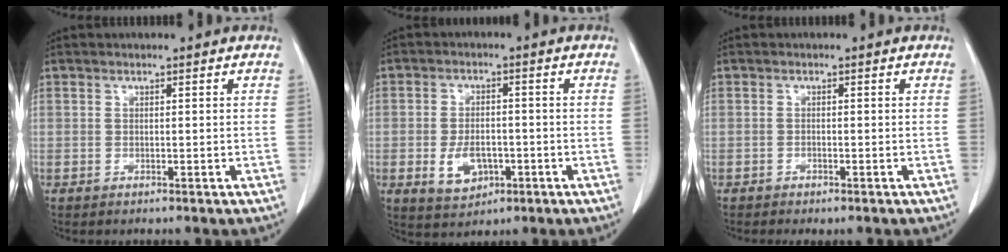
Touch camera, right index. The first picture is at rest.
{"total": 6.1, "force": [-2.0, 3.8, 4.3], "torque": [-0.078, -0.002, -0.024]}
{"total": 1.5, "force": [-1.1, 0.5, 0.9], "torque": [-0.012, -0.002, -0.013]}